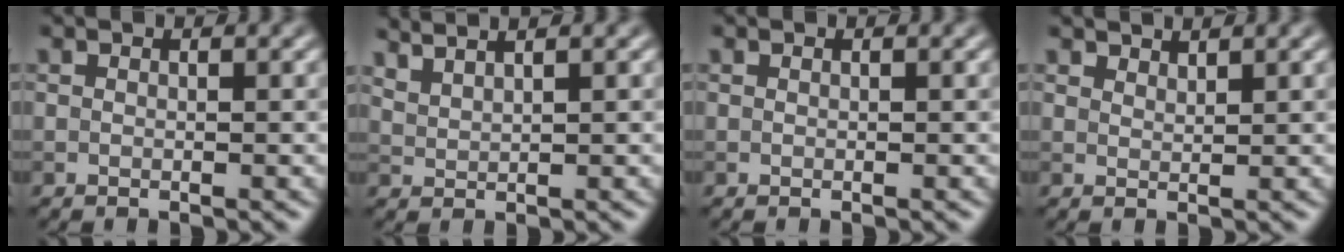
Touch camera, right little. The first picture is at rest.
{"total": 3.2, "force": [2.8, 0.9, 1.5], "torque": [-0.012, 0.014, 0.031]}
{"total": 0.0}
{"total": 1.6, "force": [1.6, 0.1, 0.2], "torque": [-0.003, 0.000, 0.025]}